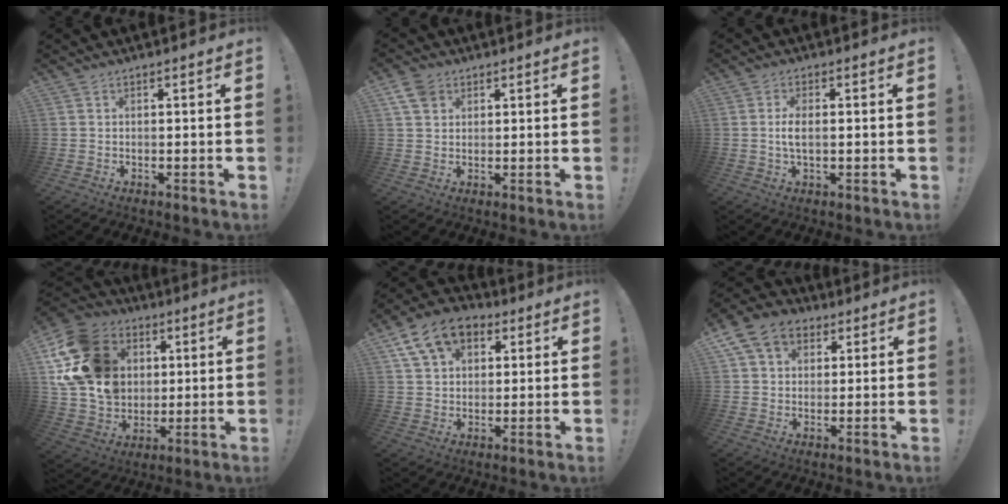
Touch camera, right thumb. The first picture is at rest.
{"total": 5.9, "force": [3.0, 4.2, 2.8], "torque": [-0.048, -0.005, 0.060]}
{"total": 4.2, "force": [-0.2, 1.7, 3.8], "torque": [-0.077, -0.003, -0.009]}
{"total": 21.0, "force": [5.6, 16.8, 11.3], "torque": [-0.214, -0.016, 0.123]}
{"total": 13.6, "force": [6.1, 9.7, 7.3], "torque": [-0.119, -0.018, 0.121]}
{"total": 11.9, "force": [5.1, 9.1, 5.7], "torque": [-0.097, -0.008, 0.105]}